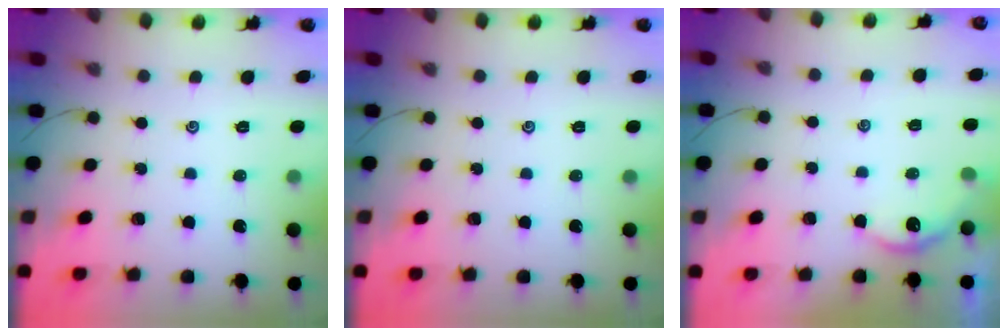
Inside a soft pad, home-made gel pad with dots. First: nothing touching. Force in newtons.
{"total": 0.0}
{"total": 3.3, "press": 3.3, "slide": 0.5}